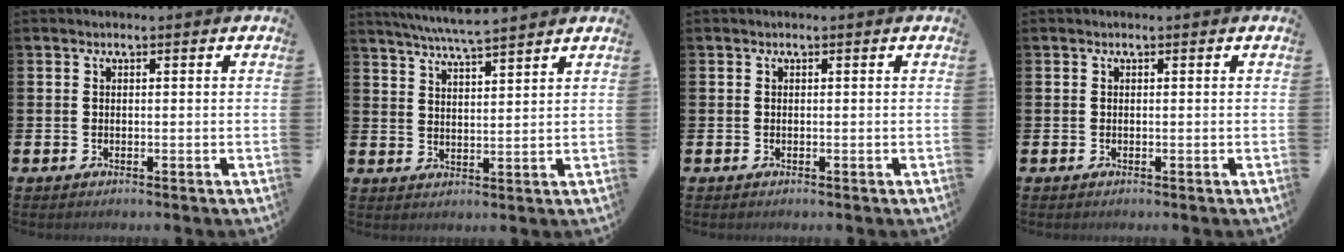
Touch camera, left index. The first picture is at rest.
{"total": 5.8, "force": [5.6, -0.2, 1.5], "torque": [-0.044, -0.026, 0.098]}
{"total": 0.0}
{"total": 0.0}